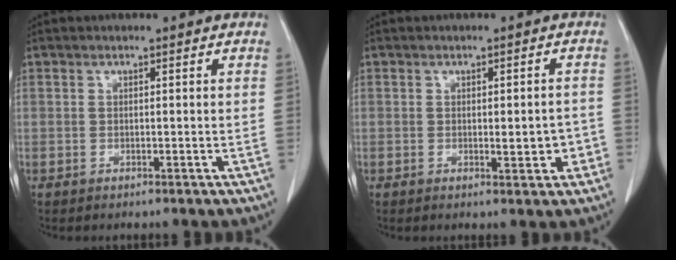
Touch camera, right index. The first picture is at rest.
{"total": 3.6, "force": [-0.8, 1.2, 3.3], "torque": [-0.039, 0.000, -0.006]}